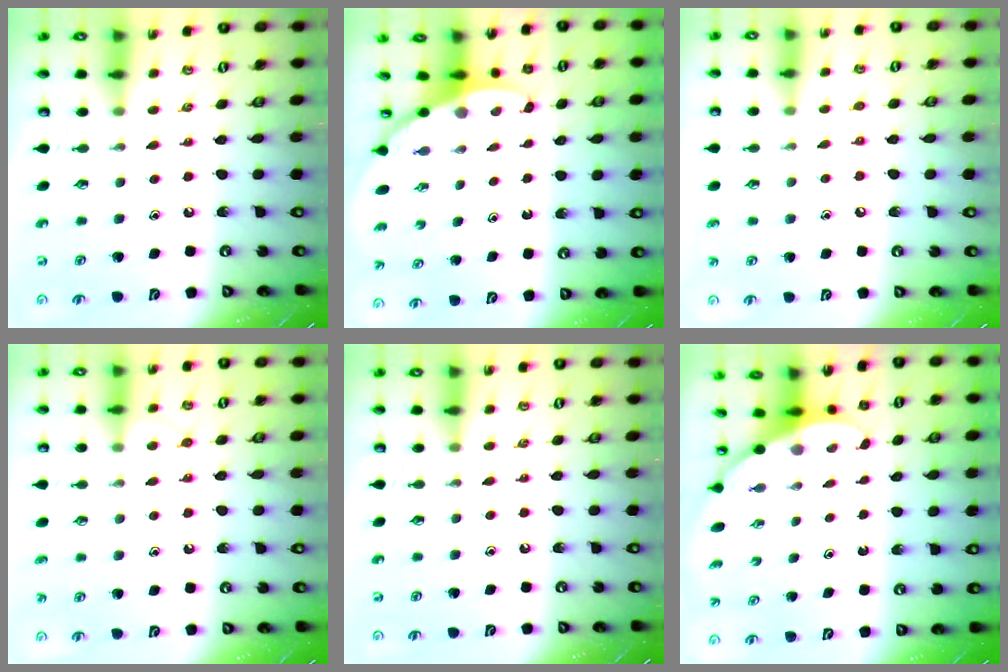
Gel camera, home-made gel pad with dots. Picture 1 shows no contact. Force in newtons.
{"total": 3.4, "press": 3.4, "slide": 0.2}
{"total": 4.3, "press": 4.3, "slide": 0.5}
{"total": 8.9, "press": 8.9, "slide": 0.9}
{"total": 0.0}
{"total": 3.9, "press": 3.9, "slide": 0.2}